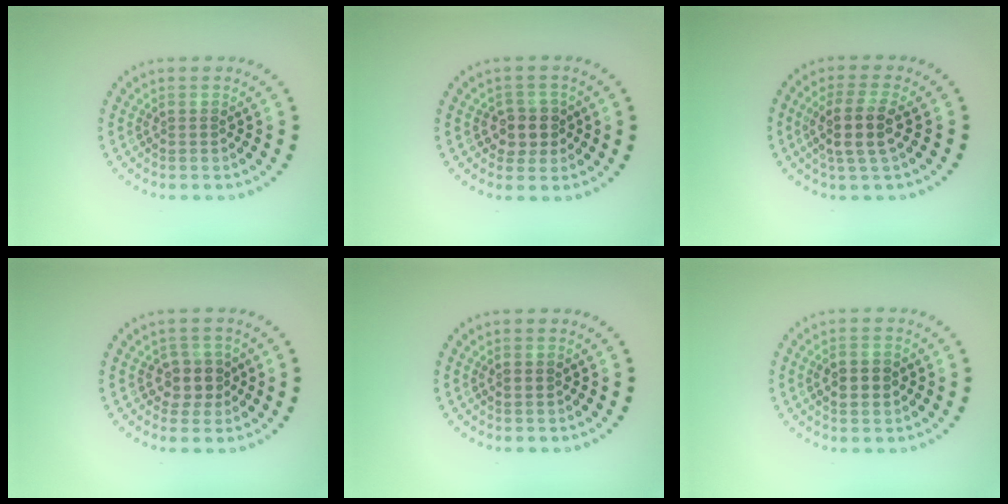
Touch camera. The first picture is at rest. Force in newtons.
{"total": 2.5, "press": 2.4, "slide": 0.9}
{"total": 3.4, "press": 3.0, "slide": 1.5}
{"total": 2.5, "press": 2.2, "slide": 1.2}
{"total": 0.9, "press": 0.9, "slide": 0.2}
{"total": 2.4, "press": 2.4, "slide": 0.1}